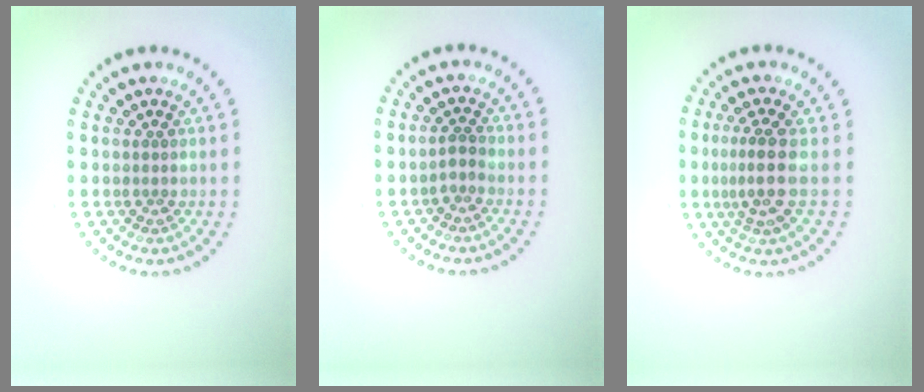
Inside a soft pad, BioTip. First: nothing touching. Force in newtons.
{"total": 1.0, "press": 0.8, "slide": 0.6}
{"total": 2.9, "press": 2.4, "slide": 1.7}